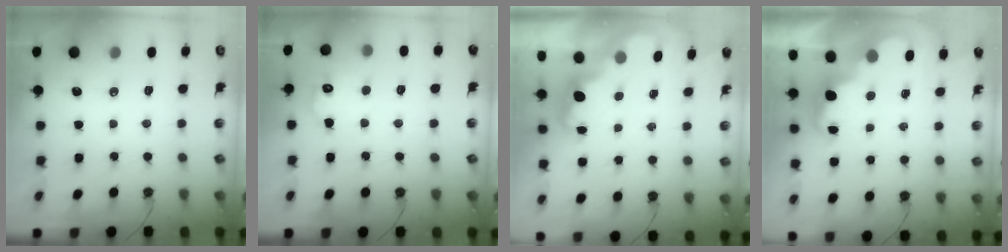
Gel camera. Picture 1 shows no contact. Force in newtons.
{"total": 8.3, "press": 8.3, "slide": 0.7}
{"total": 2.0, "press": 1.9, "slide": 0.5}
{"total": 2.5, "press": 2.4, "slide": 0.6}